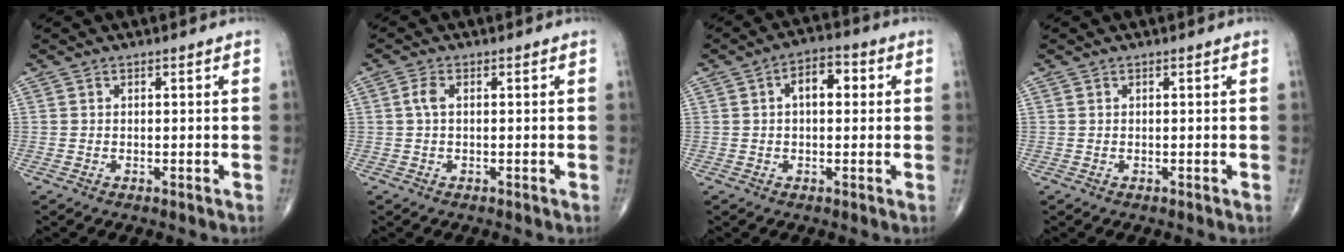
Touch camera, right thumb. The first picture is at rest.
{"total": 2.0, "force": [0.2, 0.9, 1.7], "torque": [-0.041, 0.003, 0.002]}
{"total": 6.2, "force": [1.1, 3.4, 5.0], "torque": [-0.062, 0.018, 0.008]}
{"total": 0.0}